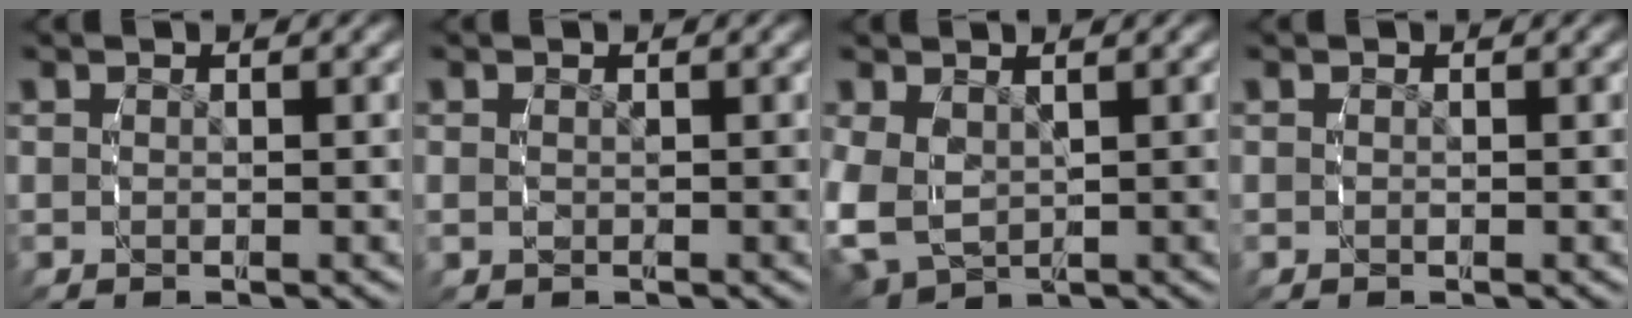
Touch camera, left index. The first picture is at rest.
{"total": 1.0, "force": [-0.1, 0.7, 0.6], "torque": [-0.020, -0.006, 0.002]}
{"total": 6.5, "force": [-0.6, 5.7, 3.1], "torque": [-0.110, -0.034, 0.002]}
{"total": 0.8, "force": [-0.1, 0.8, 0.1], "torque": [-0.012, -0.004, -0.001]}